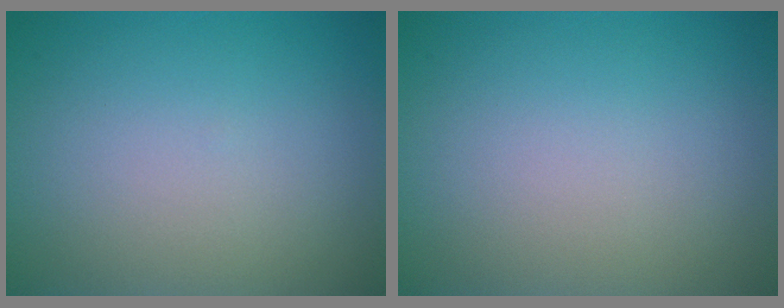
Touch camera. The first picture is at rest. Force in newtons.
{"total": 0.0}